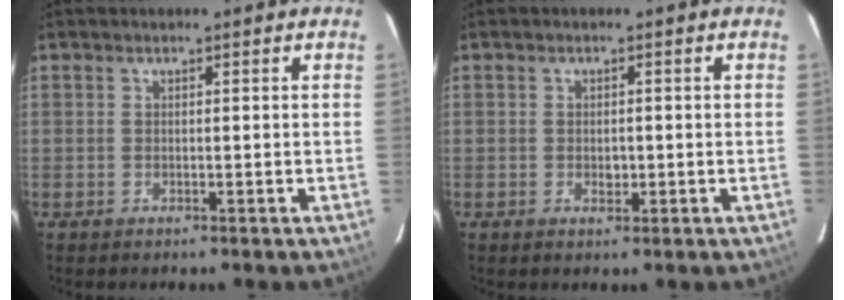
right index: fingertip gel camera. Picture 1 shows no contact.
{"total": 1.7, "force": [-0.3, 1.0, 1.3], "torque": [-0.023, 0.000, -0.003]}